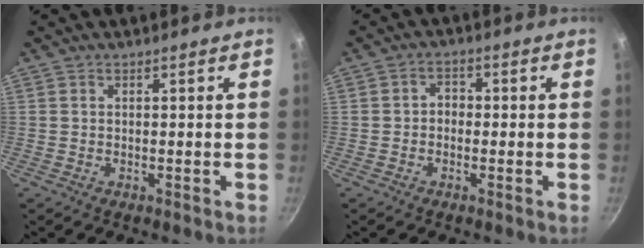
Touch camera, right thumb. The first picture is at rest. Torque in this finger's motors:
{"motor_torque": [-0.79, -0.06, 0.00, 0.18, 0.05]}